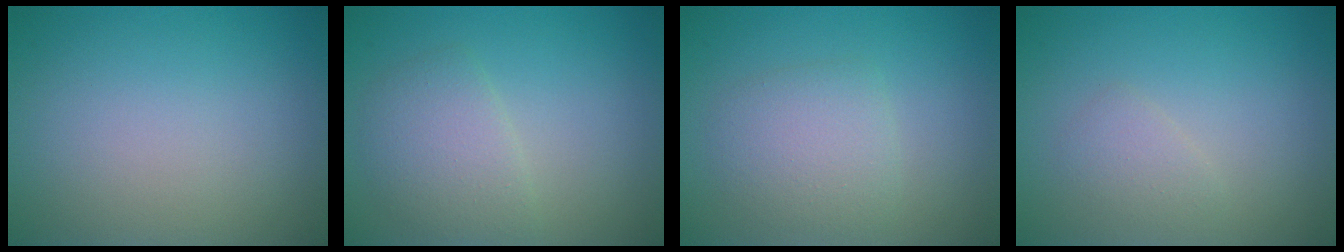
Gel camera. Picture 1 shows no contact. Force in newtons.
{"total": 3.0, "press": 3.0, "slide": 0.1}
{"total": 2.9, "press": 2.9, "slide": 0.0}
{"total": 1.3, "press": 1.3, "slide": 0.0}